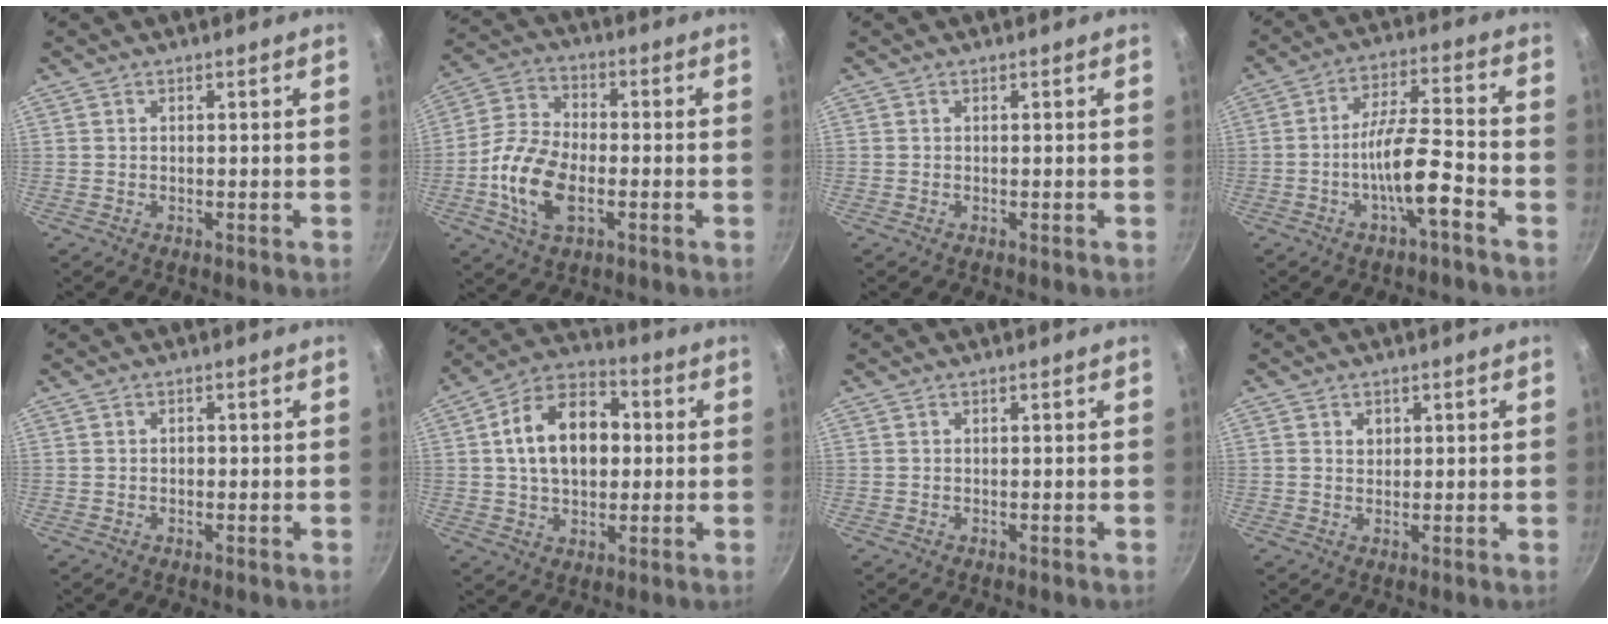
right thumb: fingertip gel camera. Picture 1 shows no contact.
{"total": 12.7, "force": [-3.3, 7.2, 9.9], "torque": [-0.193, 0.022, -0.073]}
{"total": 0.0}
{"total": 10.2, "force": [-4.6, 2.1, 8.9], "torque": [-0.156, 0.039, -0.081]}
{"total": 1.0, "force": [0.0, 0.8, 0.6], "torque": [-0.007, 0.004, 0.000]}
{"total": 16.2, "force": [1.9, 10.9, 11.8], "torque": [-0.165, 0.025, 0.018]}
{"total": 0.0}
{"total": 1.7, "force": [0.6, 1.4, 0.8], "torque": [-0.006, -0.002, 0.010]}